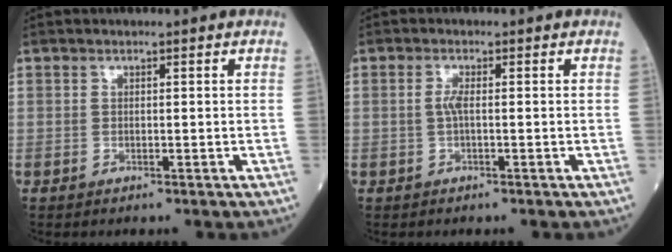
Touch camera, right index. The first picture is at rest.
{"total": 1.5, "force": [-0.1, 0.1, 1.5], "torque": [-0.033, 0.002, -0.002]}